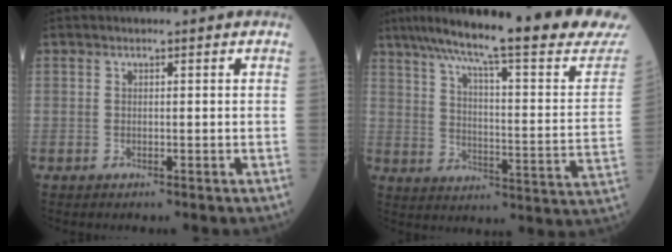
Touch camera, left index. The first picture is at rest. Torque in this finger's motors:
{"motor_torque": [1.04, -1.10, 0.46, 0.21]}